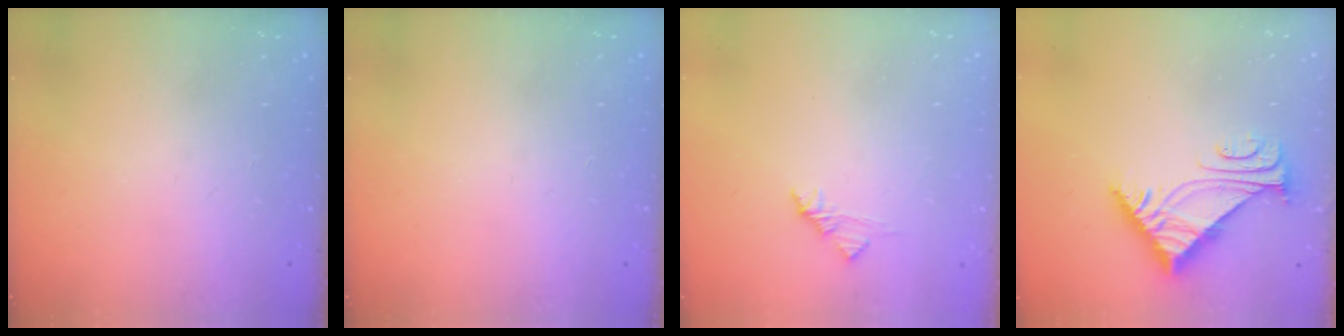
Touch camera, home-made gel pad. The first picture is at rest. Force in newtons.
{"total": 0.0}
{"total": 3.3, "press": 3.2, "slide": 0.8}
{"total": 7.0, "press": 7.0, "slide": 0.3}